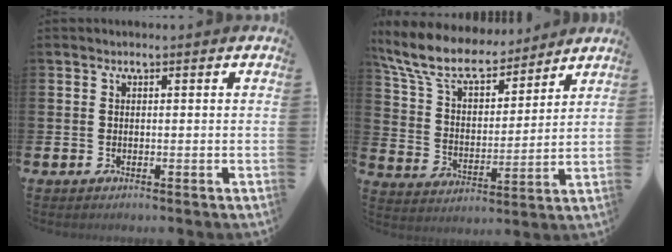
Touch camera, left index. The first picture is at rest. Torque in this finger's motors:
{"motor_torque": [1.09, -1.05, 1.01, 0.21]}